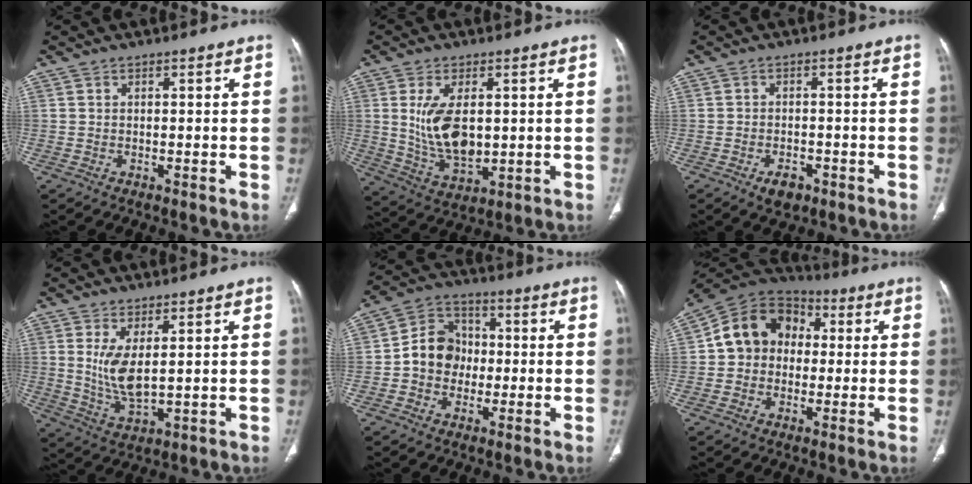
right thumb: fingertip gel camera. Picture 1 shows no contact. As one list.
[{"total": 11.3, "force": [1.4, 6.1, 9.5], "torque": [-0.167, -0.019, 0.042]}, {"total": 3.7, "force": [-2.0, 2.2, 2.1], "torque": [-0.027, 0.006, -0.026]}, {"total": 7.0, "force": [1.7, 2.6, 6.3], "torque": [-0.128, -0.026, 0.045]}, {"total": 9.6, "force": [-0.9, 8.3, 4.7], "torque": [-0.052, 0.031, -0.030]}, {"total": 12.8, "force": [1.2, 10.7, 6.9], "torque": [-0.090, 0.031, 0.006]}]